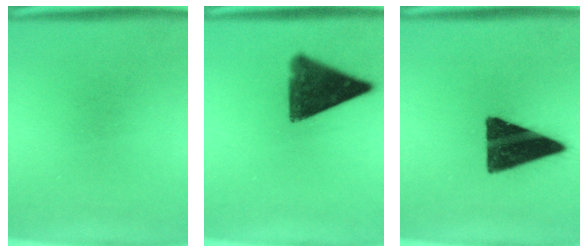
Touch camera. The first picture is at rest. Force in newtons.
{"total": 12.0}
{"total": 16.1}